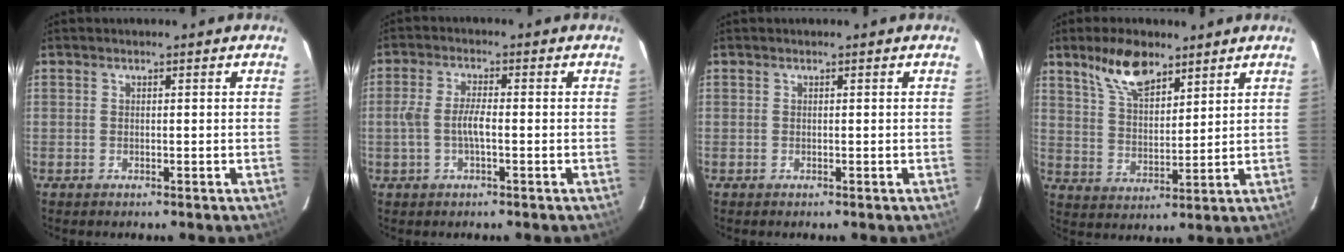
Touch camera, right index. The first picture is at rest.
{"total": 4.3, "force": [-1.0, 1.1, 4.0], "torque": [-0.085, 0.006, -0.020]}
{"total": 0.0}
{"total": 9.8, "force": [6.9, 4.0, 5.7], "torque": [-0.104, 0.012, 0.134]}